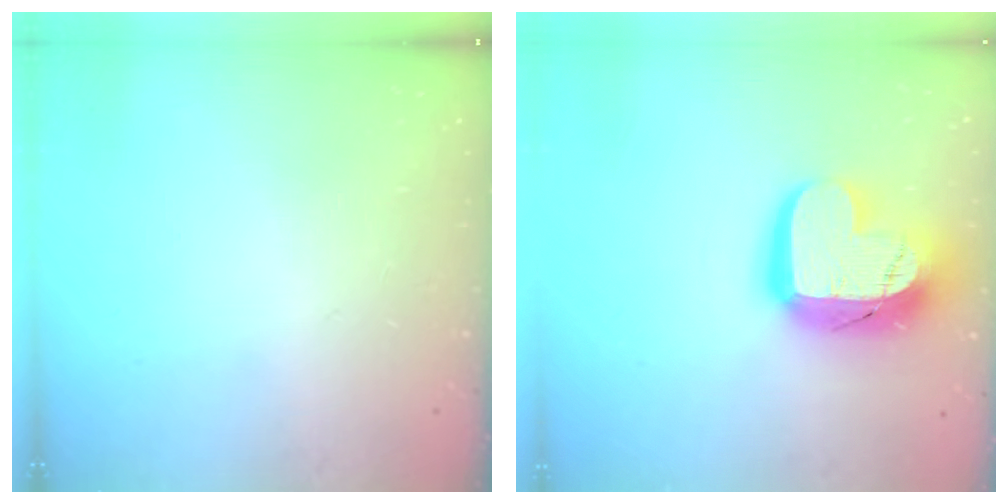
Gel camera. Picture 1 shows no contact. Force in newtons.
{"total": 19.0, "press": 19.0, "slide": 1.6}